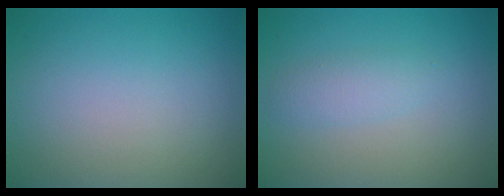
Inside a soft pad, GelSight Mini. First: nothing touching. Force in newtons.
{"total": 1.8, "press": 1.8, "slide": 0.0}